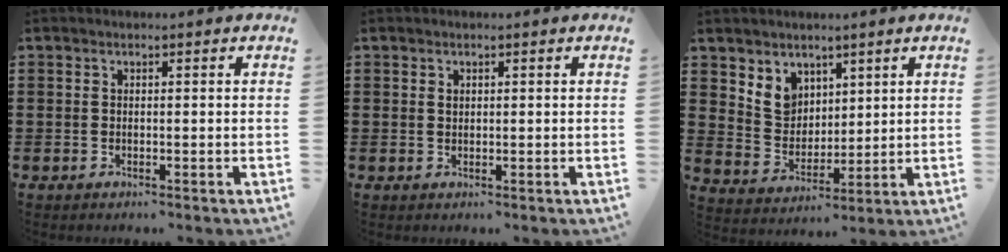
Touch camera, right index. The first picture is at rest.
{"total": 0.7, "force": [0.3, 0.5, 0.3], "torque": [-0.009, 0.002, 0.007]}
{"total": 6.0, "force": [3.7, 4.6, 0.7], "torque": [-0.045, -0.001, 0.072]}